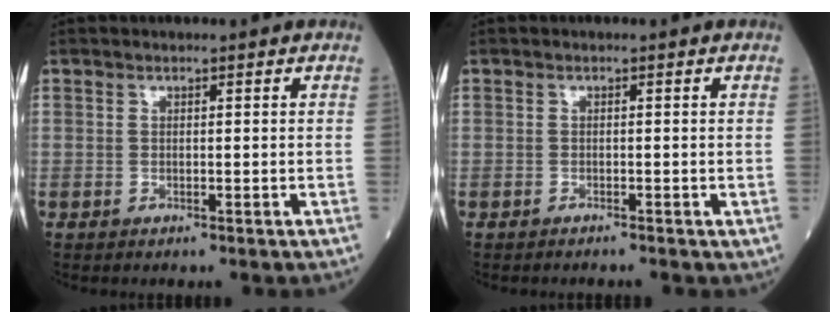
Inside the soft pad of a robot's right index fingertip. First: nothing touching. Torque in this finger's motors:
{"motor_torque": [0.38, -0.41, 0.02, 0.02]}